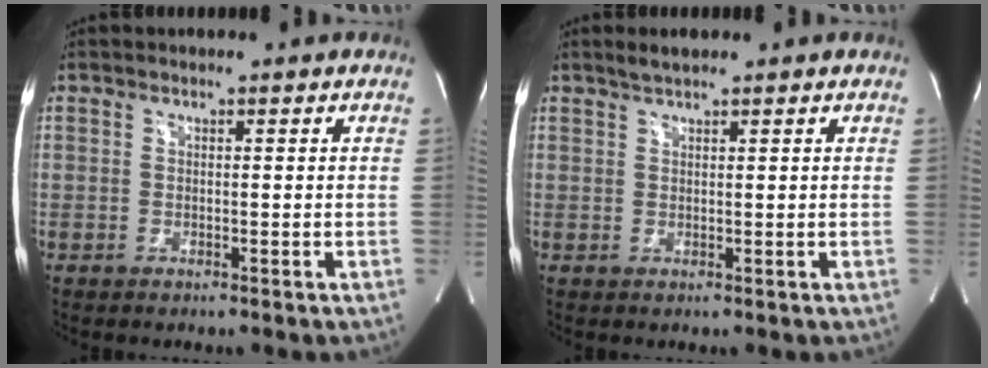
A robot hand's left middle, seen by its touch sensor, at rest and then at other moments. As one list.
[{"total": 1.9, "force": [1.6, 0.2, 1.0], "torque": [-0.025, 0.007, 0.032]}]